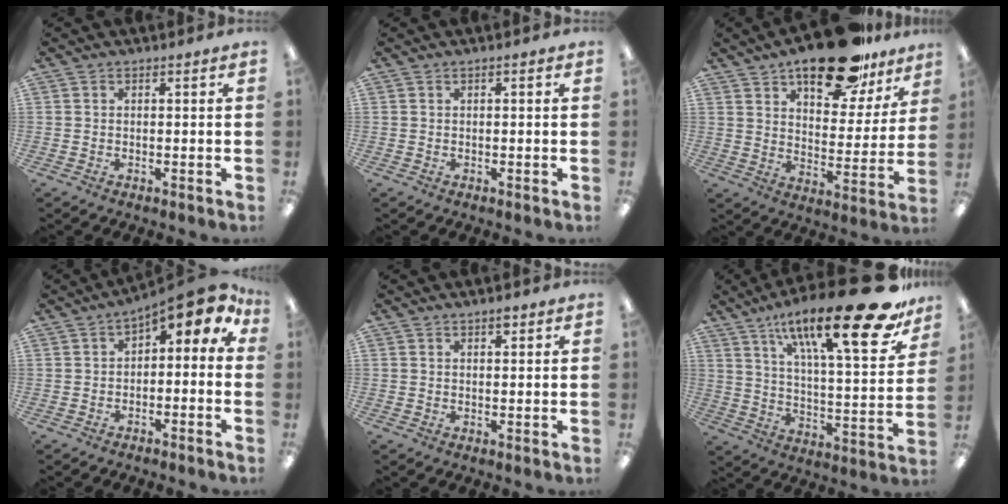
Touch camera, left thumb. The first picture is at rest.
{"total": 0.6, "force": [0.1, 0.2, 0.6], "torque": [-0.011, 0.002, 0.001]}
{"total": 21.7, "force": [15.2, 9.4, 12.3], "torque": [-0.166, -0.083, 0.251]}
{"total": 7.2, "force": [2.4, 3.7, 5.7], "torque": [-0.068, -0.010, 0.036]}
{"total": 1.3, "force": [1.2, 0.3, 0.4], "torque": [-0.001, -0.004, 0.020]}
{"total": 27.0, "force": [16.8, 7.4, 19.8], "torque": [-0.302, -0.103, 0.265]}